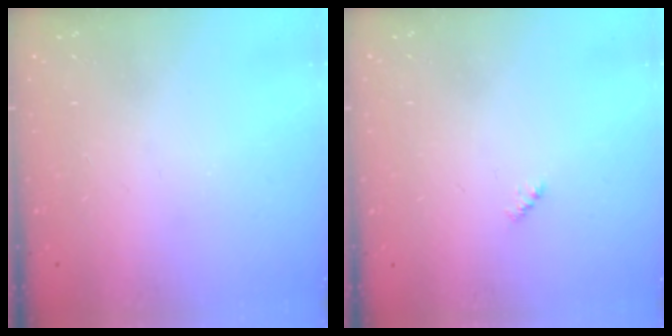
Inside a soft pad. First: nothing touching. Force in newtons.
{"total": 2.4, "press": 2.4, "slide": 0.5}